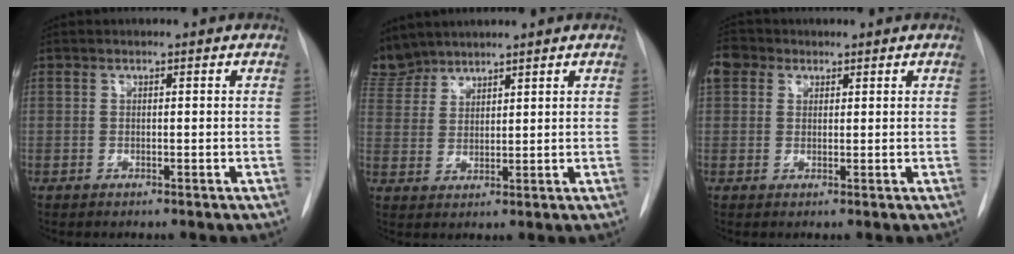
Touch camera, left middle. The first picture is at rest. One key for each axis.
{"total": 5.5, "fx": 5.3, "fy": 1.4, "fz": -0.1, "tx": -0.006, "ty": 0.005, "tz": 0.113}
{"total": 4.2, "fx": 2.2, "fy": 3.2, "fz": 1.6, "tx": -0.041, "ty": 0.020, "tz": 0.042}